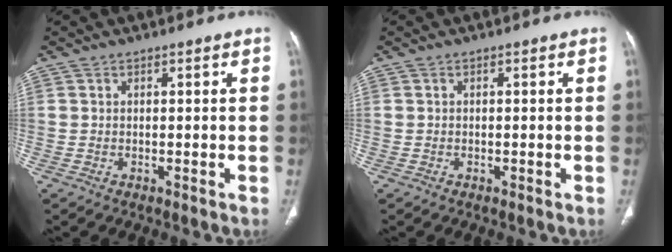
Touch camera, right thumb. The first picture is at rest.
{"total": 0.0}